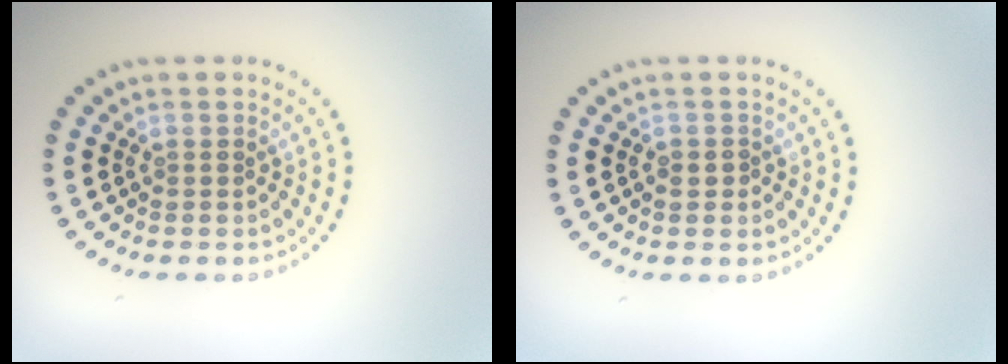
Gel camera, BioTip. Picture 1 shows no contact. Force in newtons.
{"total": 0.7, "press": 0.6, "slide": 0.4}